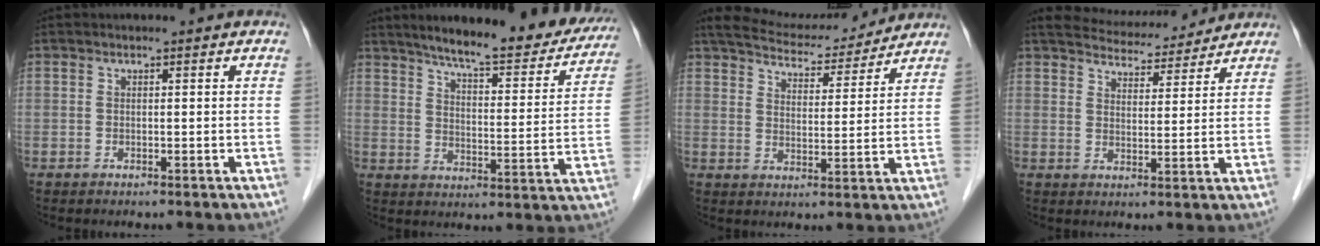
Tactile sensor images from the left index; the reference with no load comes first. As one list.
[{"total": 20.2, "force": [17.4, 3.9, 9.5], "torque": [-0.122, -0.014, 0.223]}, {"total": 12.5, "force": [11.9, 2.2, 3.3], "torque": [-0.051, 0.014, 0.176]}, {"total": 9.9, "force": [9.5, 2.1, 2.2], "torque": [-0.035, 0.013, 0.135]}]